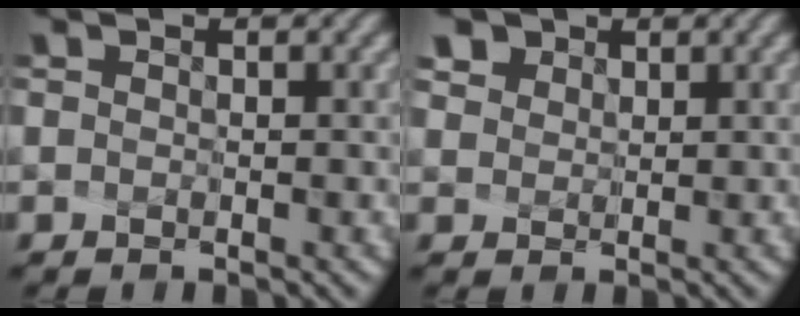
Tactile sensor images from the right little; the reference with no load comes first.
{"total": 3.9, "force": [2.4, 2.8, 1.3], "torque": [-0.040, 0.007, 0.039]}